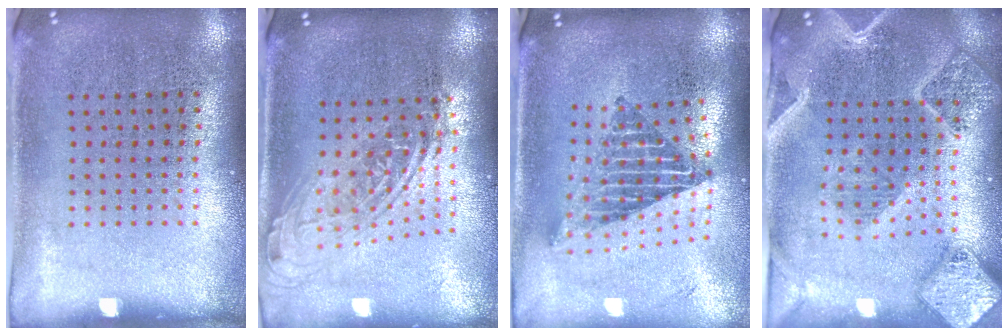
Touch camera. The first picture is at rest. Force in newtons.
{"total": 1.9, "press": 1.4, "slide": 1.2}
{"total": 2.3, "press": 1.6, "slide": 1.6}
{"total": 2.9, "press": 2.5, "slide": 1.4}